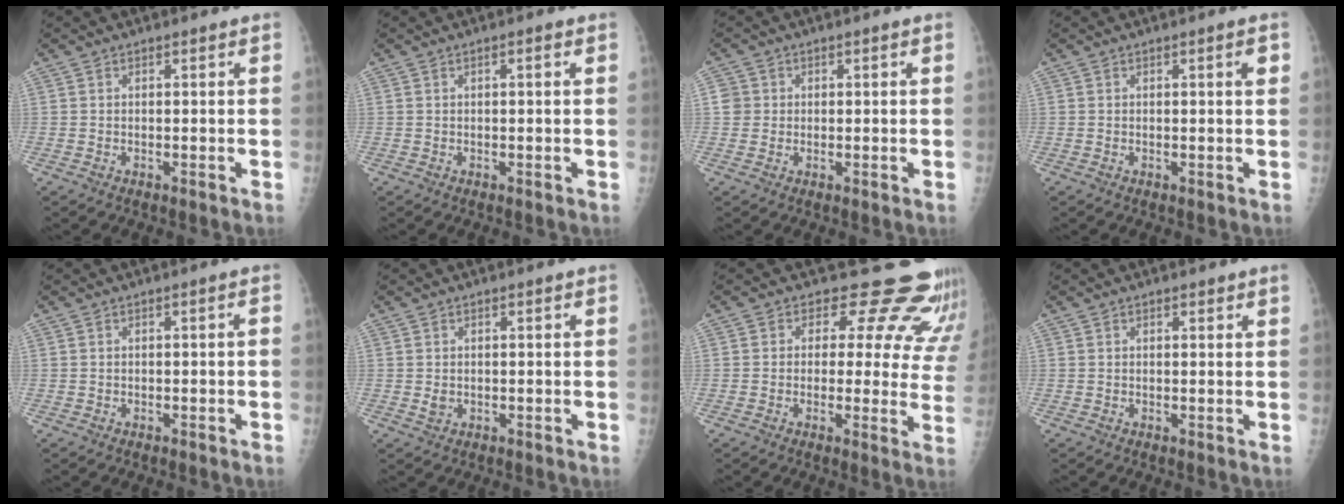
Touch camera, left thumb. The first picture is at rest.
{"total": 1.1, "force": [0.4, 0.2, 1.0], "torque": [-0.019, 0.002, 0.004]}
{"total": 2.7, "force": [0.4, 2.7, 0.4], "torque": [0.013, 0.004, 0.005]}
{"total": 1.4, "force": [0.5, 0.2, 1.3], "torque": [-0.019, 0.000, 0.007]}
{"total": 0.7, "force": [-0.3, 0.4, 0.5], "torque": [-0.005, 0.012, -0.004]}
{"total": 1.4, "force": [0.1, 1.1, 0.8], "torque": [-0.012, -0.002, 0.007]}
{"total": 16.4, "force": [14.2, 6.8, 4.9], "torque": [0.006, -0.093, 0.129]}
{"total": 1.0, "force": [0.8, 0.4, 0.5], "torque": [-0.007, -0.005, 0.010]}